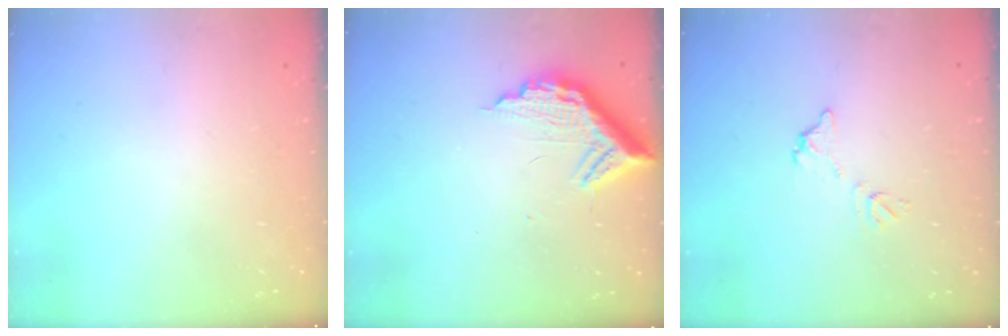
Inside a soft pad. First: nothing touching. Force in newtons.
{"total": 11.6, "press": 11.5, "slide": 1.1}
{"total": 6.2, "press": 6.2, "slide": 0.3}